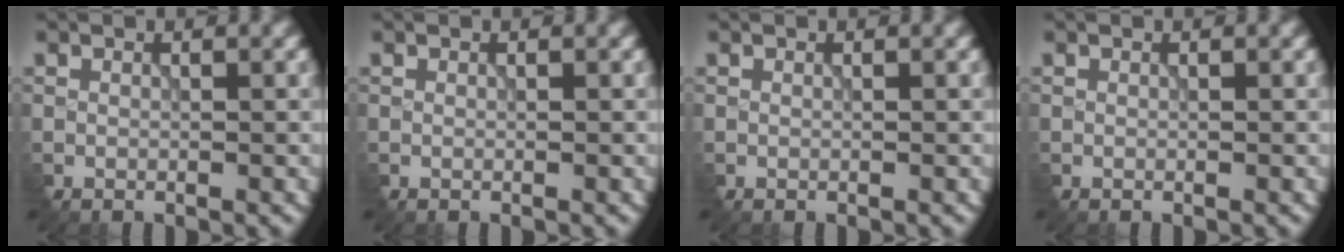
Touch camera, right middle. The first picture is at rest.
{"total": 0.0}
{"total": 0.0}
{"total": 0.0}